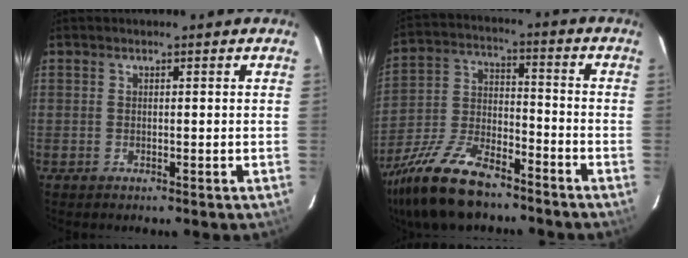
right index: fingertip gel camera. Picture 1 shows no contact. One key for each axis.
{"total": 18.5, "fx": -13.7, "fy": 7.0, "fz": 10.3, "tx": -0.226, "ty": -0.017, "tz": -0.247}